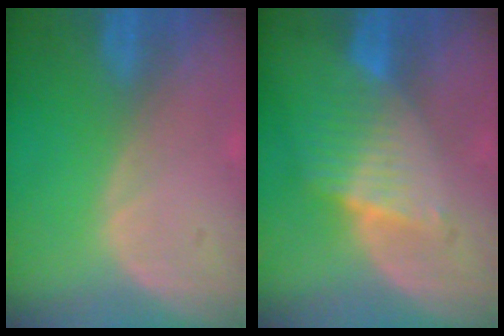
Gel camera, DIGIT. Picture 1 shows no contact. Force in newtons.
{"total": 6.9, "press": 6.0, "slide": 3.4}